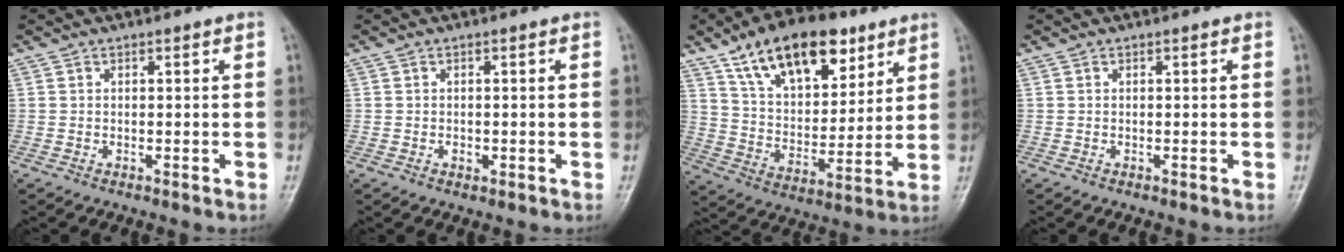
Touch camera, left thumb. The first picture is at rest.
{"total": 1.2, "force": [-0.3, 0.9, 0.8], "torque": [-0.008, 0.000, -0.003]}
{"total": 19.6, "force": [11.6, 9.9, 12.3], "torque": [-0.155, -0.042, 0.201]}
{"total": 0.0}